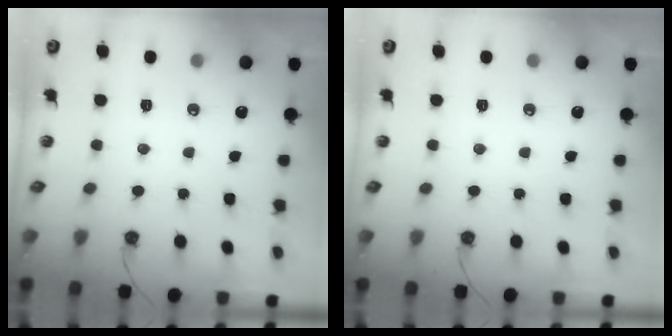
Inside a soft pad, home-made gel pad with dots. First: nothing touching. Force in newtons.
{"total": 0.0}